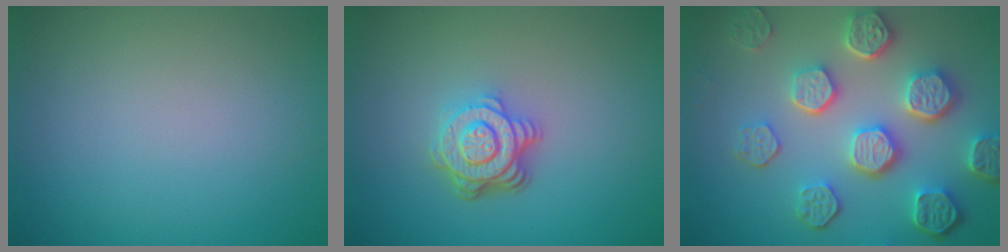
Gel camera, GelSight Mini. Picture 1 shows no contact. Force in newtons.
{"total": 4.6, "press": 3.3, "slide": 3.2}
{"total": 7.7, "press": 6.0, "slide": 4.8}